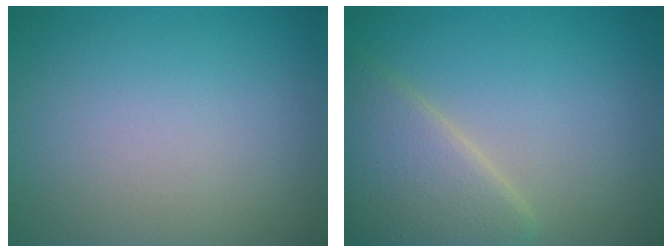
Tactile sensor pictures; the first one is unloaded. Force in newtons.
{"total": 5.1, "press": 5.1, "slide": 0.4}